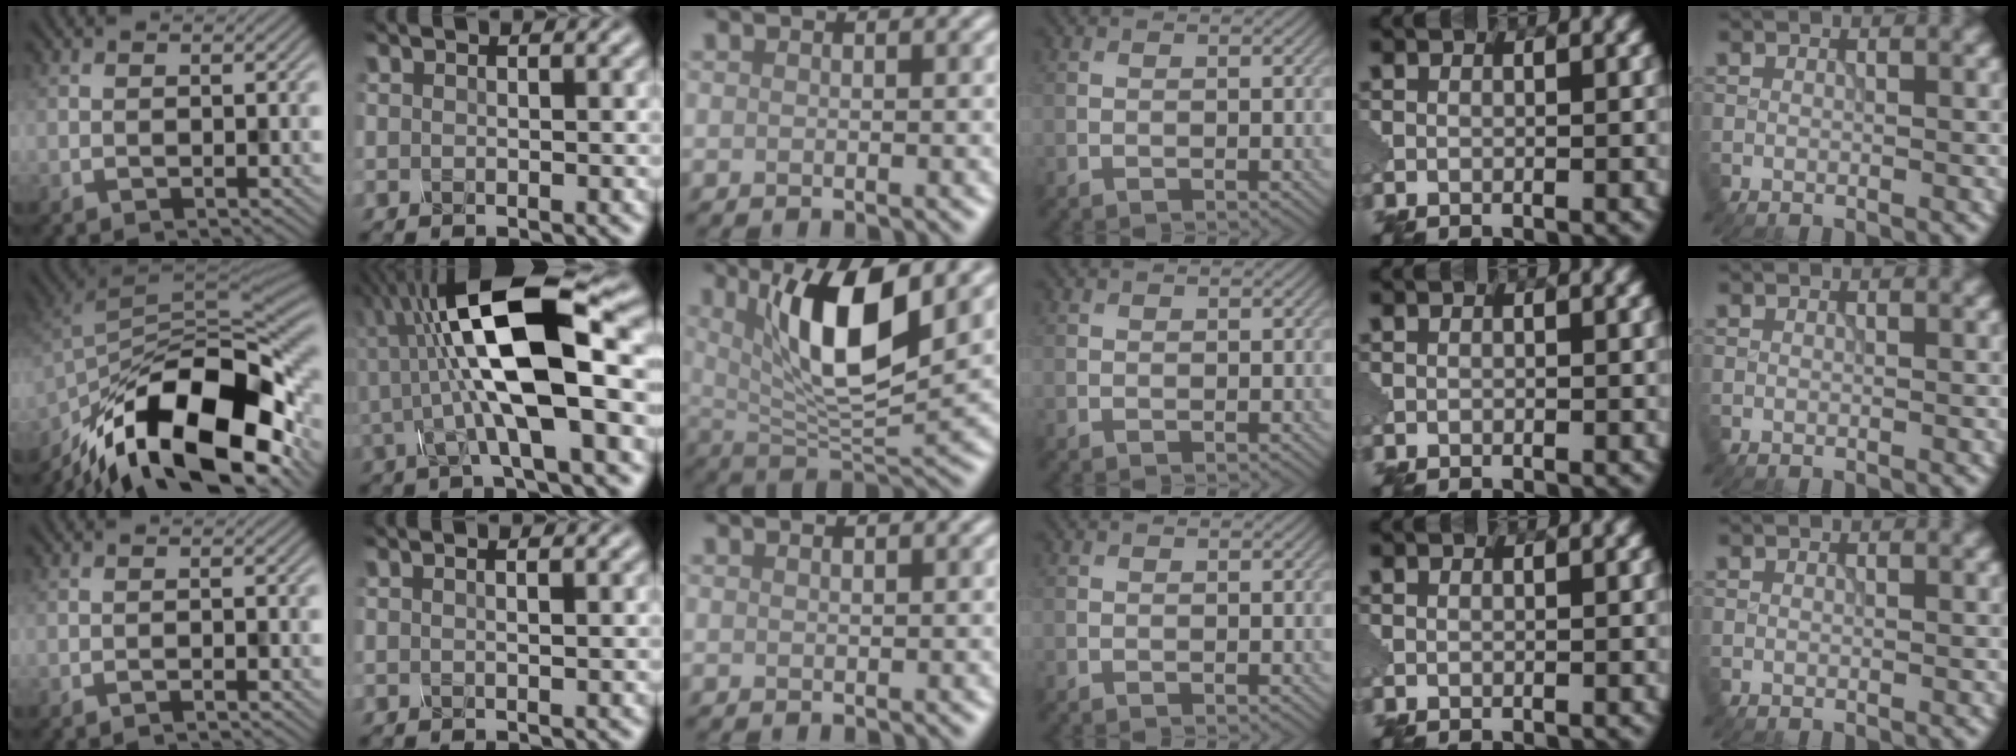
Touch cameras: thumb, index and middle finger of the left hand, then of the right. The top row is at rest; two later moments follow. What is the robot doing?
{"motion": "assemble", "object": "glue stick"}